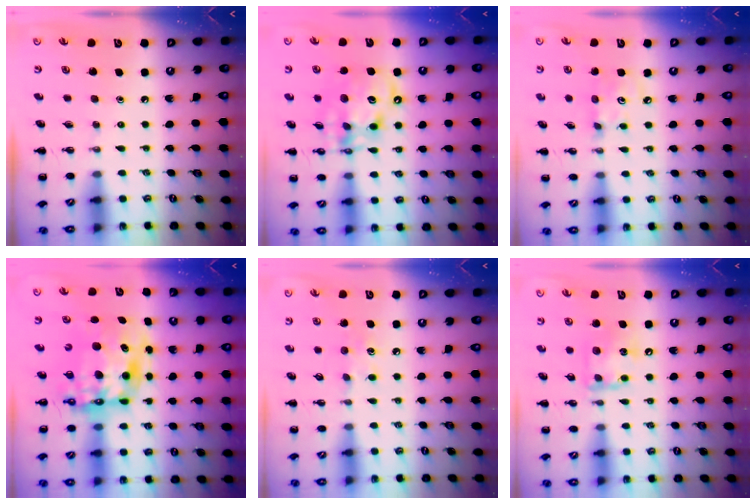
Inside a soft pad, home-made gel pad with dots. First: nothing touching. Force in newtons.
{"total": 12.8, "press": 12.3, "slide": 3.6}
{"total": 3.5, "press": 3.5, "slide": 0.7}
{"total": 12.6, "press": 12.2, "slide": 3.4}
{"total": 6.5, "press": 6.3, "slide": 1.7}
{"total": 11.4, "press": 11.4, "slide": 1.2}